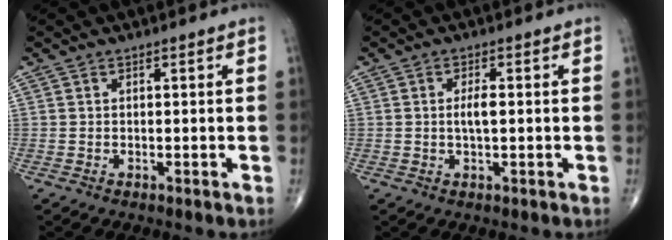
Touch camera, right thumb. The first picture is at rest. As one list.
[{"total": 2.7, "force": [0.0, 0.9, 2.6], "torque": [-0.049, 0.000, -0.001]}]